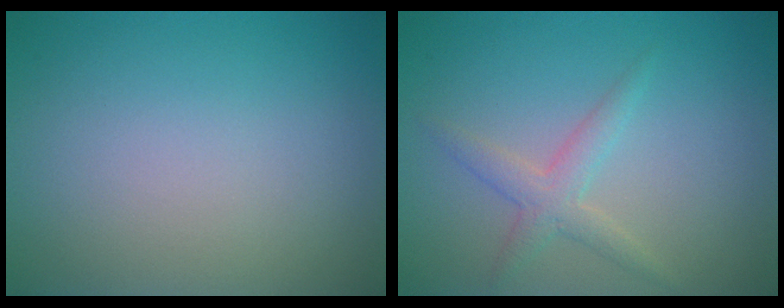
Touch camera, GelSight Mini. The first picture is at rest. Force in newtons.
{"total": 2.2, "press": 2.2, "slide": 0.1}